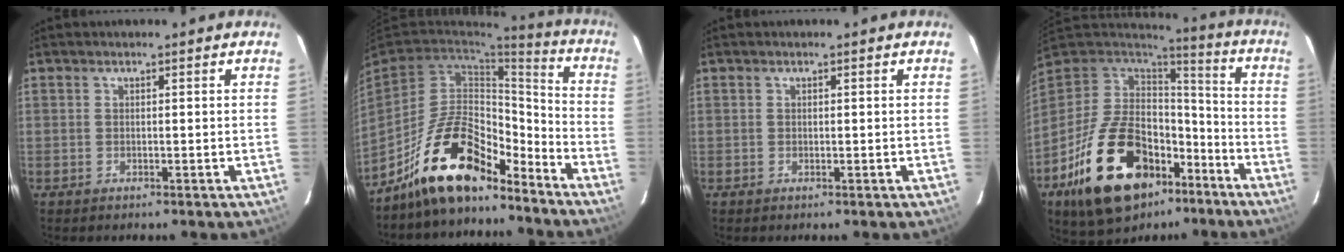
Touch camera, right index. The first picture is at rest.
{"total": 16.9, "force": [-13.0, 6.1, 8.9], "torque": [-0.175, 0.022, -0.224]}
{"total": 0.0}
{"total": 26.9, "force": [-14.0, 14.7, 17.6], "torque": [-0.340, -0.010, -0.212]}